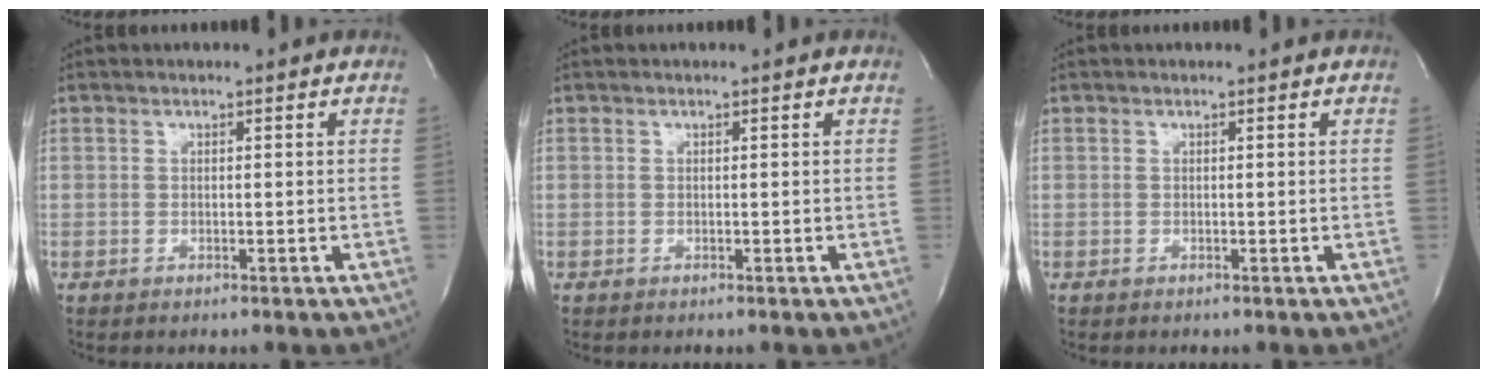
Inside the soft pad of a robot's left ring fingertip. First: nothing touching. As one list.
[{"total": 0.0}, {"total": 0.0}]